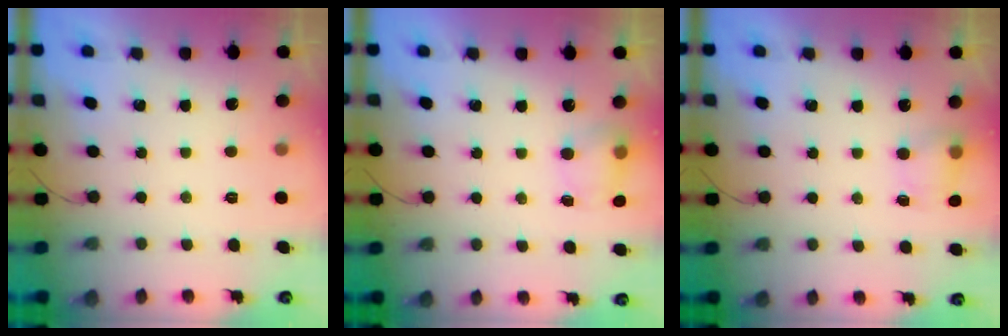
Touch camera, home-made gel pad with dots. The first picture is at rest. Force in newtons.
{"total": 5.2, "press": 5.2, "slide": 0.9}
{"total": 5.7, "press": 5.6, "slide": 1.1}